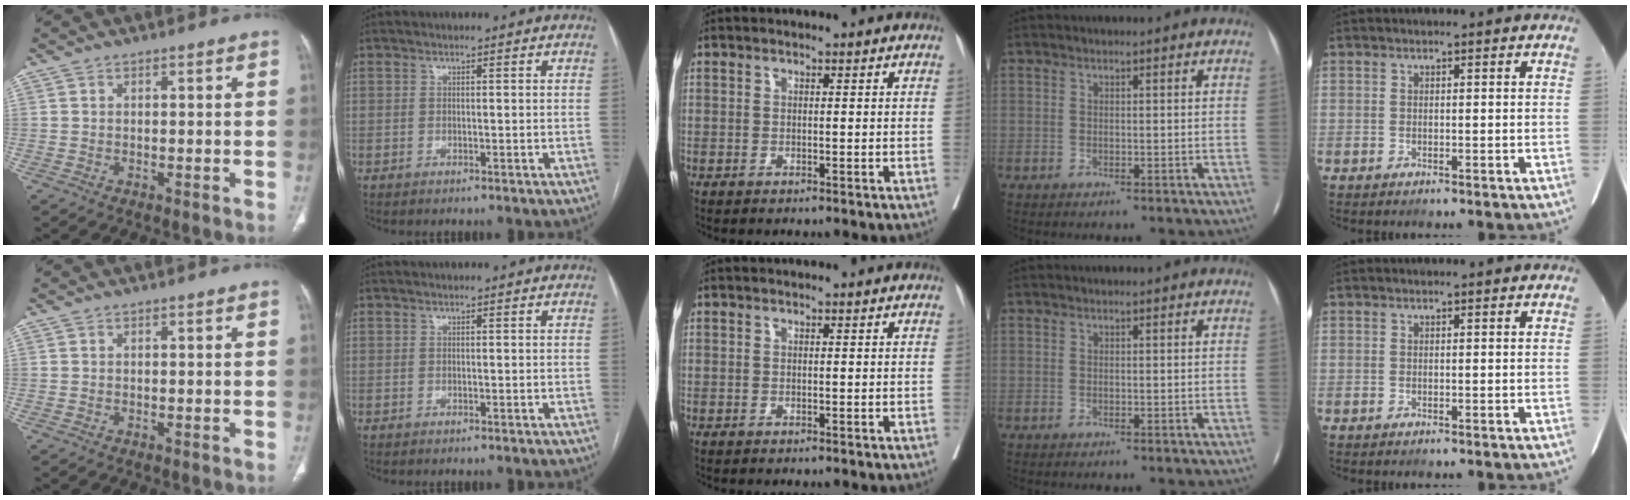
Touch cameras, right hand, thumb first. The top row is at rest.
{}